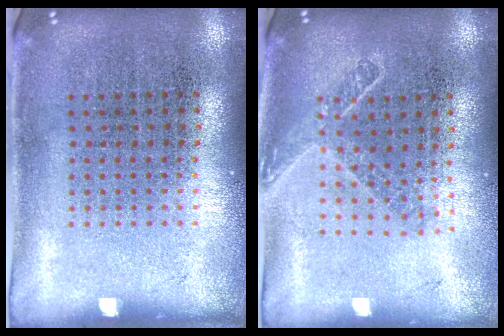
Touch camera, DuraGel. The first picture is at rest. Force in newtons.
{"total": 1.6, "press": 1.2, "slide": 1.0}